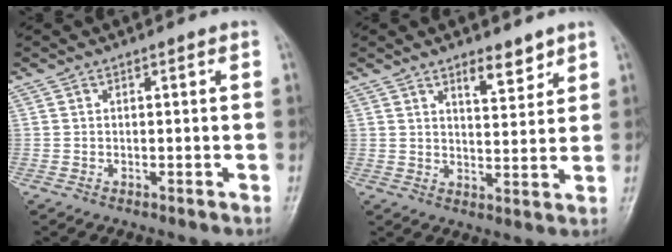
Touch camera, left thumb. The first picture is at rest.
{"total": 5.4, "force": [3.9, 2.0, 3.2], "torque": [-0.034, -0.031, 0.062]}